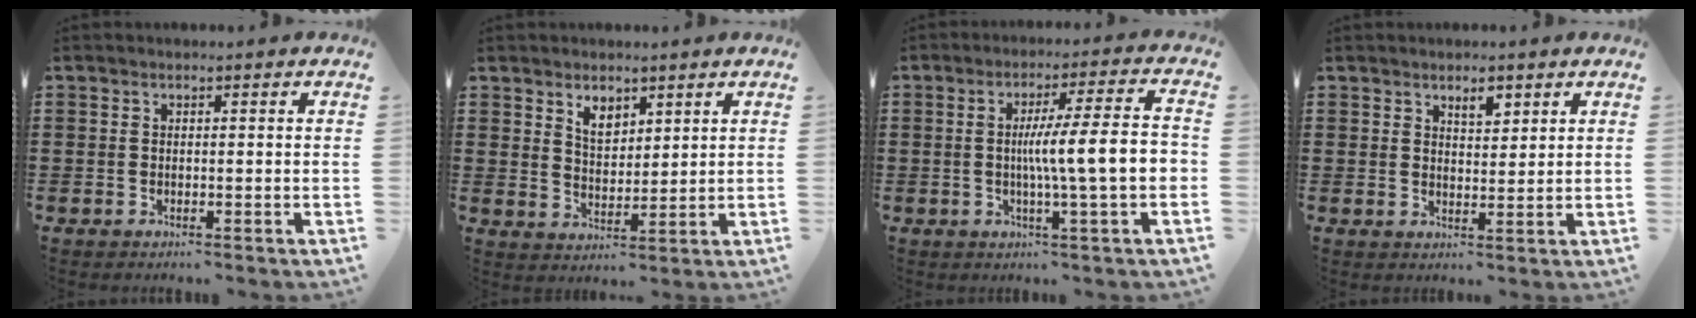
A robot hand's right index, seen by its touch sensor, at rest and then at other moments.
{"total": 3.8, "force": [2.5, 2.2, 1.7], "torque": [-0.034, 0.004, 0.045]}
{"total": 9.6, "force": [-0.5, 0.6, 9.6], "torque": [-0.159, -0.004, -0.015]}
{"total": 2.8, "force": [2.1, 1.2, 1.5], "torque": [-0.017, -0.002, 0.034]}